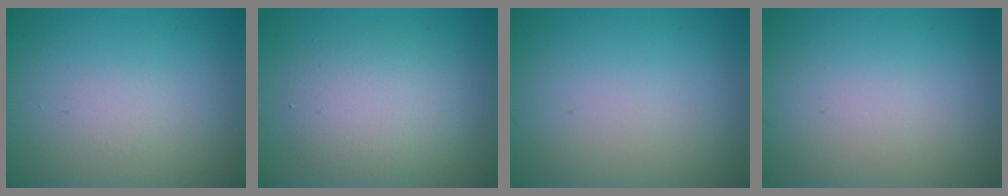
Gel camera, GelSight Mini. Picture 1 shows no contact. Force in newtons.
{"total": 3.6, "press": 3.6, "slide": 0.2}
{"total": 0.0}
{"total": 0.0}